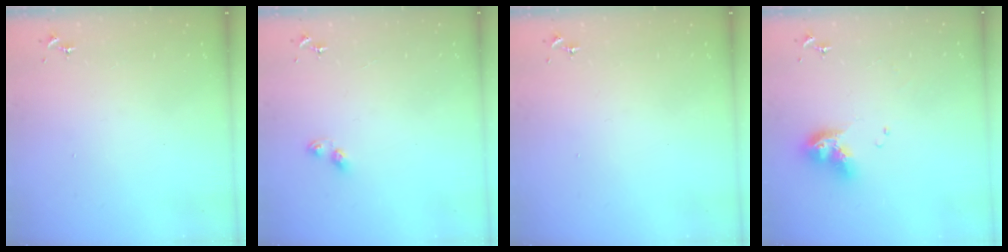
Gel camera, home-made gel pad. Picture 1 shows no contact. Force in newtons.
{"total": 3.1, "press": 3.0, "slide": 1.0}
{"total": 0.0}
{"total": 10.6, "press": 10.5, "slide": 1.3}